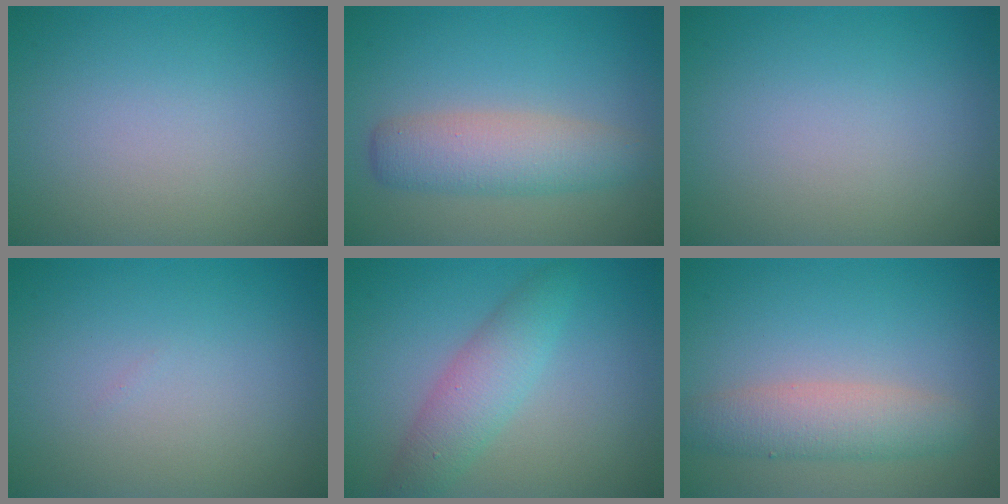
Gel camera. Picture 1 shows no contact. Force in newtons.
{"total": 4.2, "press": 4.2, "slide": 0.1}
{"total": 0.0}
{"total": 0.0}
{"total": 3.6, "press": 3.6, "slide": 0.1}
{"total": 3.7, "press": 3.7, "slide": 0.1}